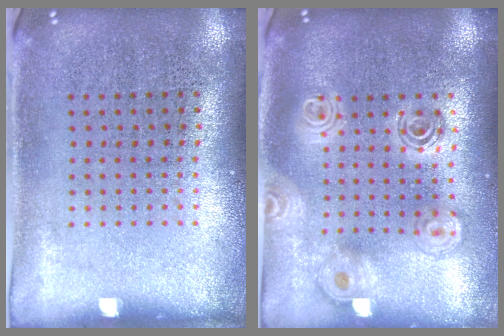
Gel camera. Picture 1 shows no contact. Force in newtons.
{"total": 2.0, "press": 1.7, "slide": 1.1}